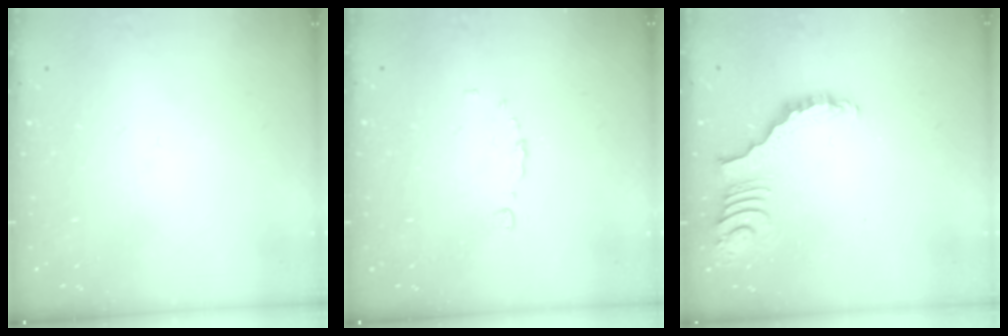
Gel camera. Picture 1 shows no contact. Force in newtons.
{"total": 4.5, "press": 4.5, "slide": 0.5}
{"total": 3.8, "press": 3.8, "slide": 0.7}